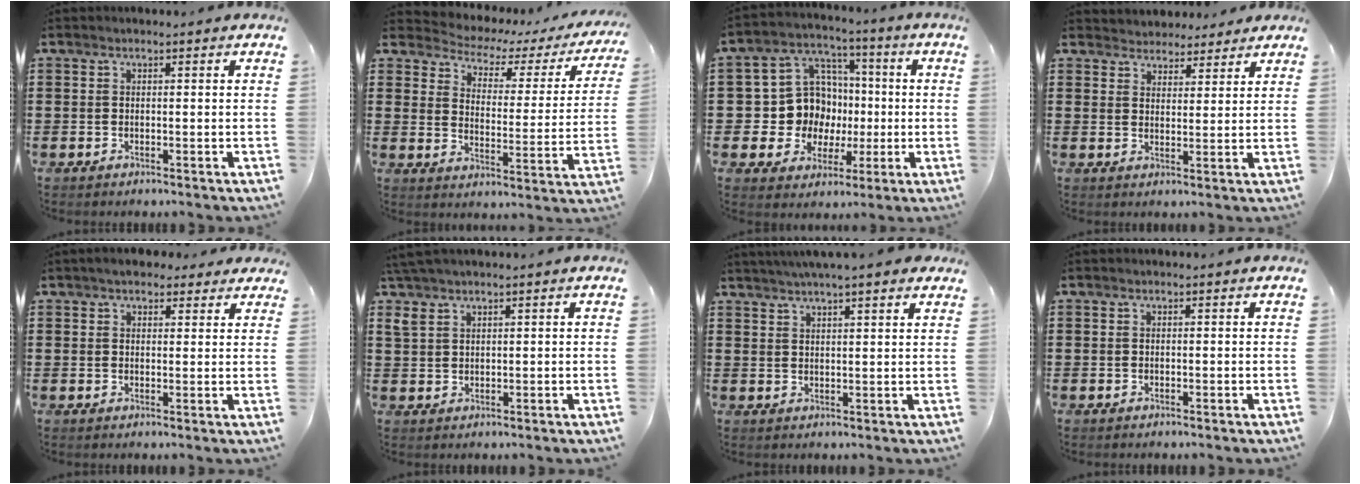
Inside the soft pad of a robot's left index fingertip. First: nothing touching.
{"total": 2.5, "force": [2.1, 1.2, 0.8], "torque": [-0.036, -0.019, 0.023]}
{"total": 10.9, "force": [0.2, 10.4, 3.2], "torque": [-0.107, -0.002, 0.017]}
{"total": 3.5, "force": [3.2, 1.3, -0.3], "torque": [-0.009, -0.008, 0.060]}
{"total": 3.5, "force": [2.9, 1.5, 1.2], "torque": [-0.034, 0.003, 0.053]}
{"total": 2.8, "force": [2.1, 0.9, 1.7], "torque": [-0.040, 0.003, 0.041]}
{"total": 3.7, "force": [3.2, -0.3, 1.7], "torque": [-0.043, -0.007, 0.057]}
{"total": 0.0}